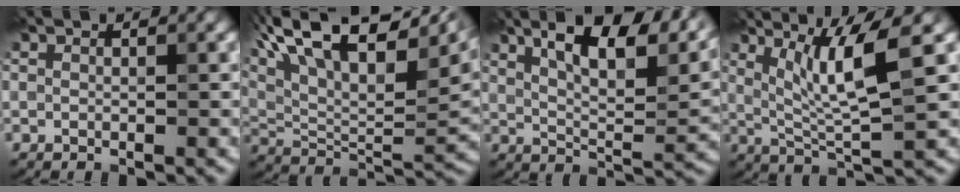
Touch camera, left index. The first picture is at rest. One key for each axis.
{"total": 17.4, "fx": 9.0, "fy": 7.7, "fz": 12.7, "tx": -0.239, "ty": 0.054, "tz": 0.152}
{"total": 11.4, "fx": 6.9, "fy": 3.1, "fz": 8.5, "tx": -0.139, "ty": 0.017, "tz": 0.121}
{"total": 6.1, "fx": 2.3, "fy": 0.8, "fz": 5.6, "tx": -0.105, "ty": -0.006, "tz": 0.046}